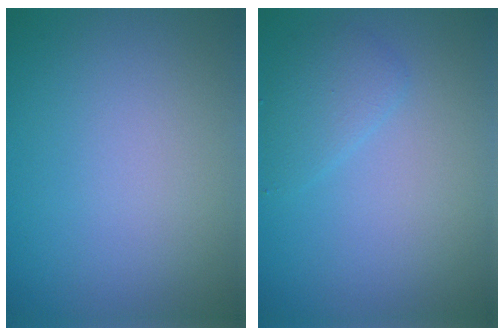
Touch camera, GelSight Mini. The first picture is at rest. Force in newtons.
{"total": 1.8, "press": 1.8, "slide": 0.1}